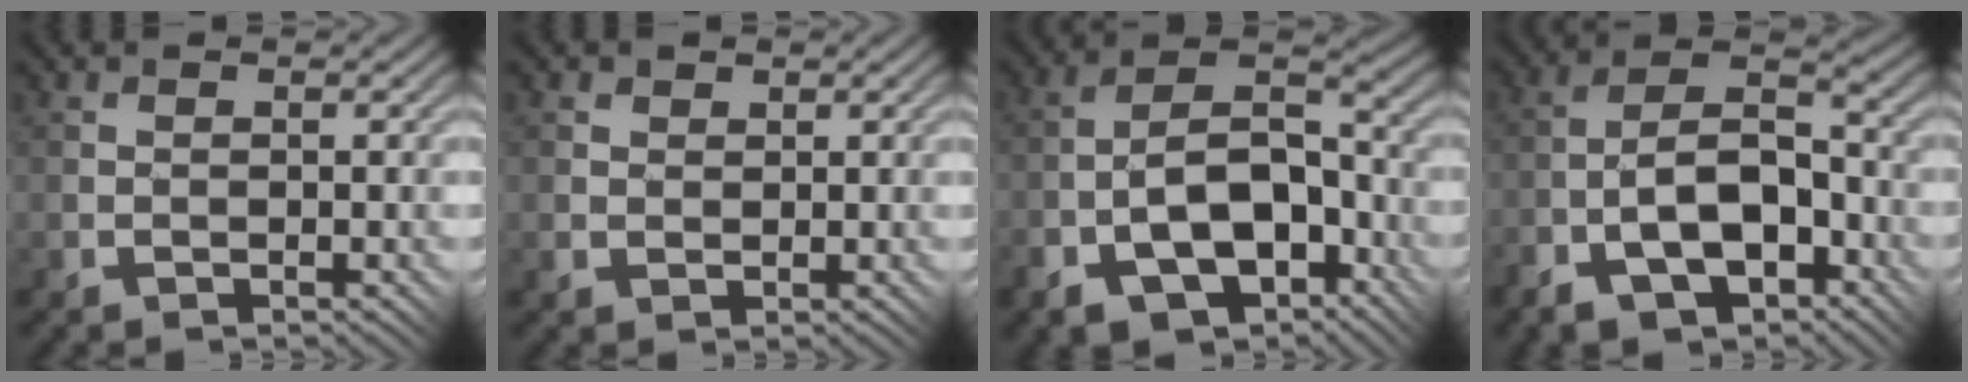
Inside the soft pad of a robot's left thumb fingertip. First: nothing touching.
{"total": 1.6, "force": [1.0, 1.2, 0.2], "torque": [-0.010, 0.001, 0.016]}
{"total": 12.8, "force": [-6.3, 6.7, 8.9], "torque": [-0.153, -0.011, -0.120]}
{"total": 10.5, "force": [-5.3, 4.9, 7.7], "torque": [-0.144, 0.004, -0.104]}